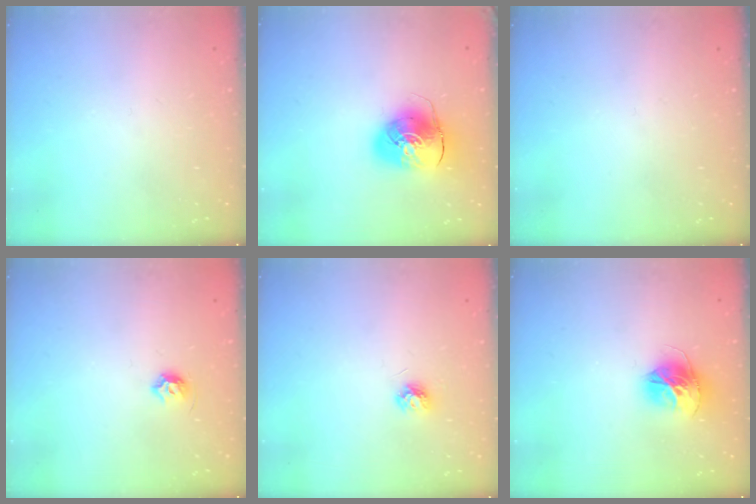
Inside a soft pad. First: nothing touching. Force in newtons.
{"total": 10.8, "press": 10.6, "slide": 1.8}
{"total": 0.0}
{"total": 5.0, "press": 4.9, "slide": 0.8}
{"total": 4.7, "press": 4.7, "slide": 0.6}
{"total": 13.0, "press": 12.9, "slide": 1.4}